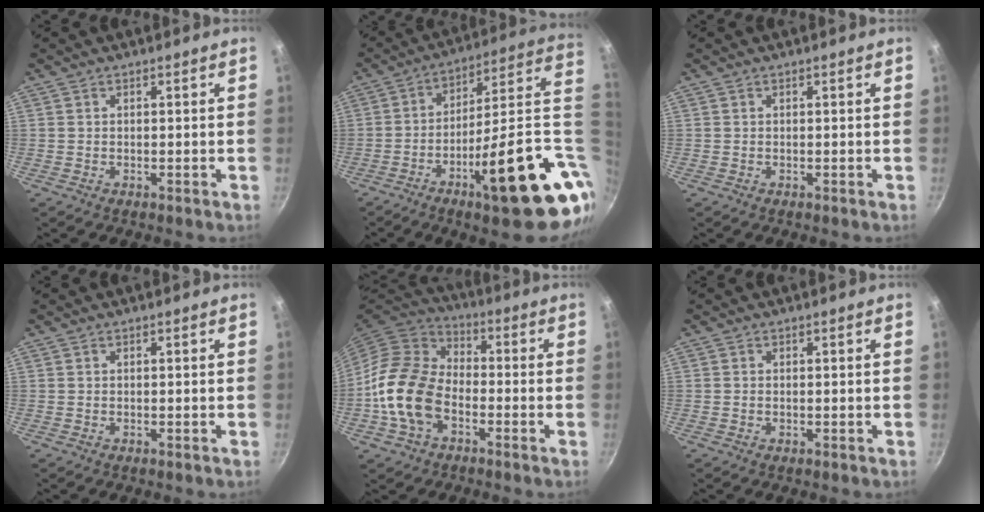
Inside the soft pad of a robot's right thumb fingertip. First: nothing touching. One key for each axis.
{"total": 26.9, "fx": -5.0, "fy": 6.9, "fz": 25.5, "tx": -0.326, "ty": 0.008, "tz": -0.074}
{"total": 0.0}
{"total": 0.0}
{"total": 14.9, "fx": -4.5, "fy": 10.2, "fz": 10.0, "tx": -0.156, "ty": 0.032, "tz": -0.102}
{"total": 0.0}